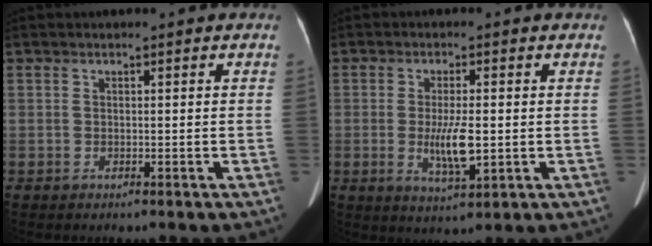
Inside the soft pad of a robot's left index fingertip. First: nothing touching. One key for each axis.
{"total": 5.6, "fx": -0.7, "fy": 1.2, "fz": 5.5, "tx": -0.106, "ty": -0.013, "tz": -0.007}